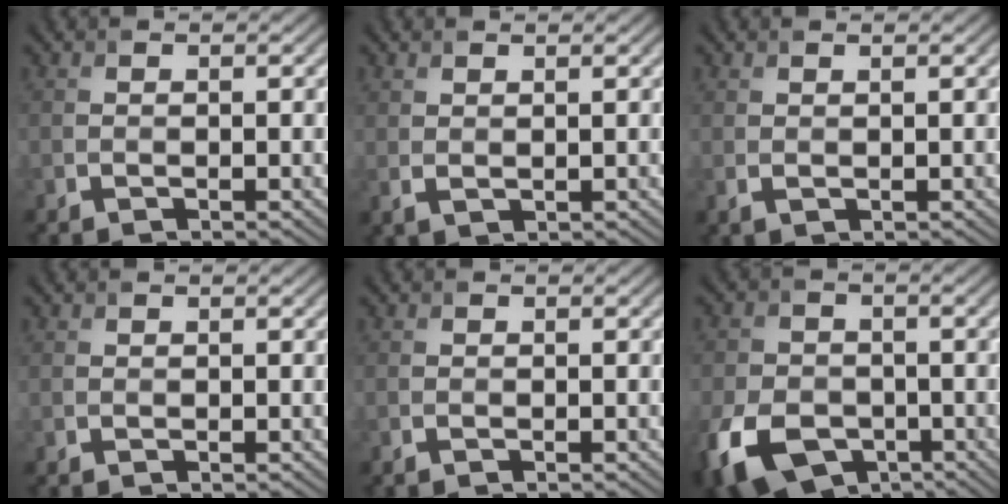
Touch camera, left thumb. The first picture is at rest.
{"total": 1.4, "force": [1.2, 0.3, 0.6], "torque": [-0.017, -0.001, 0.030]}
{"total": 1.1, "force": [0.6, 0.5, 0.7], "torque": [-0.024, -0.001, 0.017]}
{"total": 0.0}
{"total": 0.0}
{"total": 11.0, "force": [-5.0, 7.2, 6.6], "torque": [-0.170, -0.035, -0.093]}